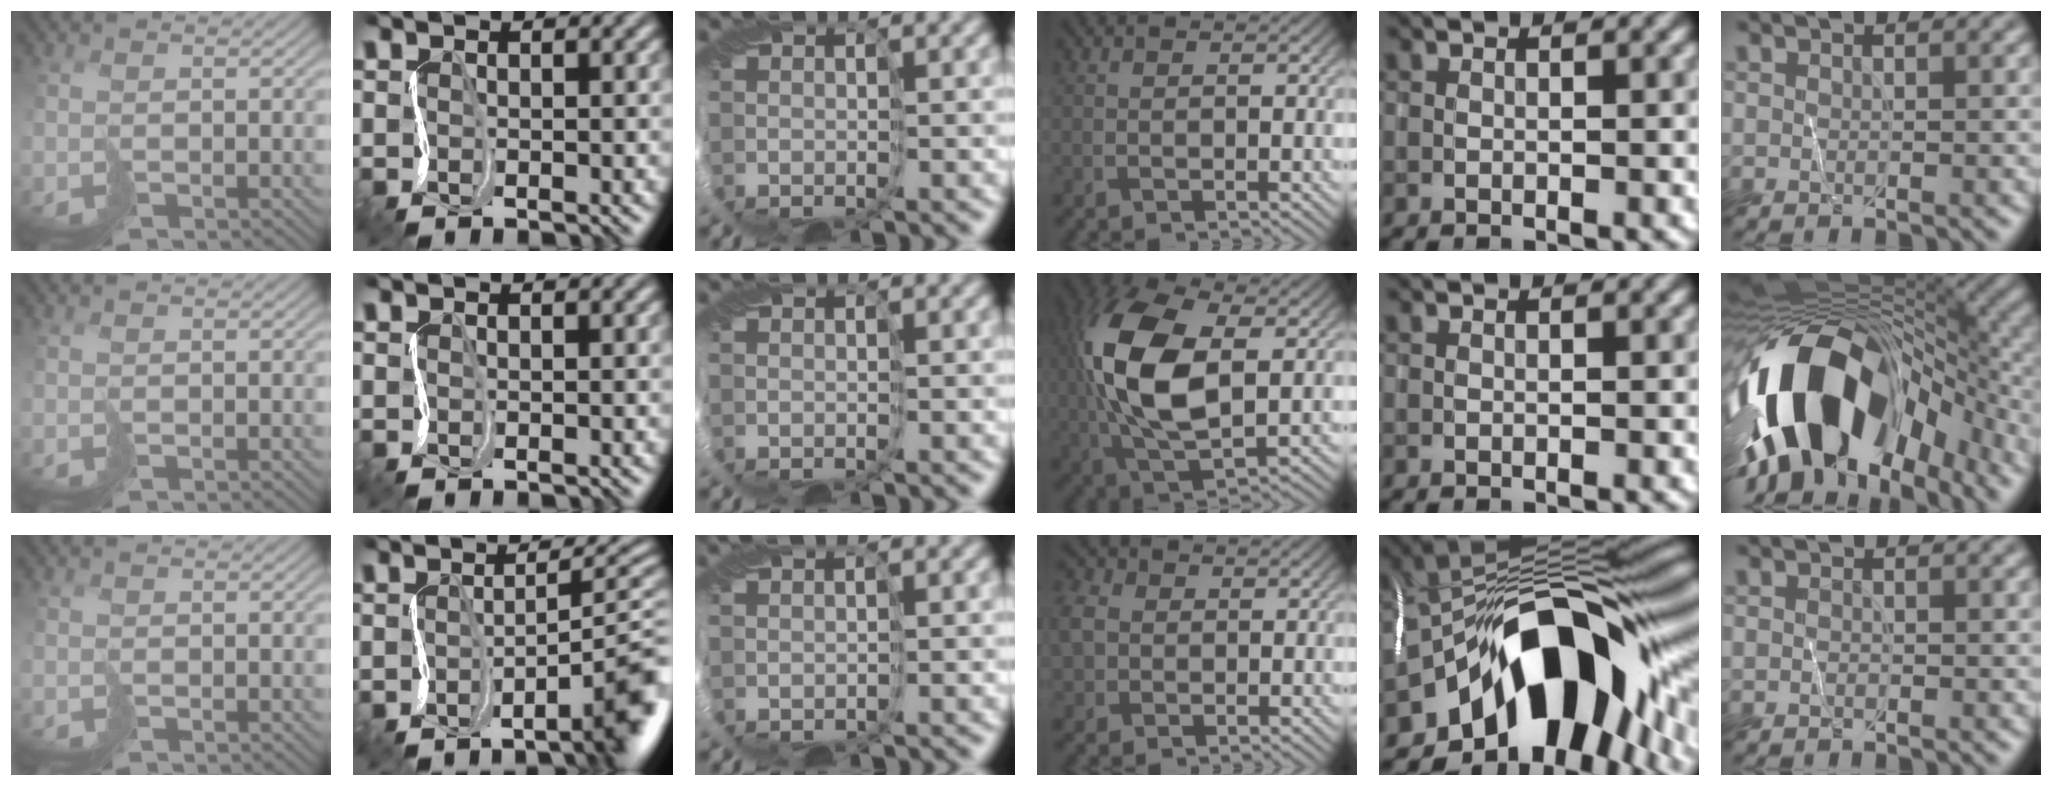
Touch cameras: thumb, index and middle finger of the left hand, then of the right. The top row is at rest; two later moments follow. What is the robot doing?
{"motion": "cut", "object": "receipt paper"}